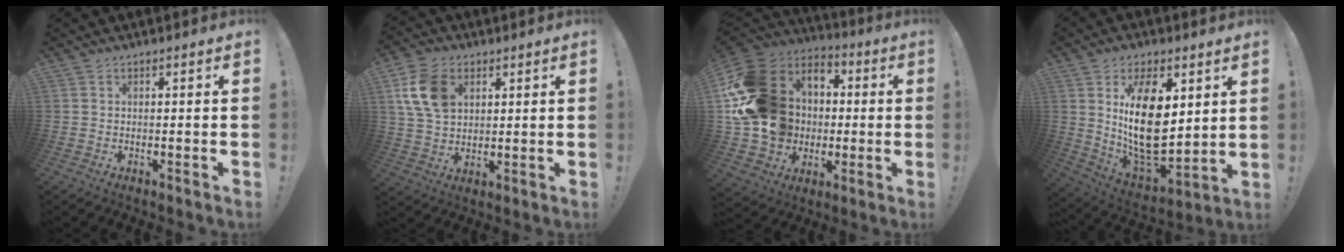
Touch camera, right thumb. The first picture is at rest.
{"total": 12.9, "force": [4.2, 9.4, 7.8], "torque": [-0.141, 0.003, 0.085]}
{"total": 24.0, "force": [2.1, 20.4, 12.5], "torque": [-0.226, -0.007, 0.091]}
{"total": 21.0, "force": [5.5, 11.3, 16.9], "torque": [-0.294, -0.044, 0.099]}